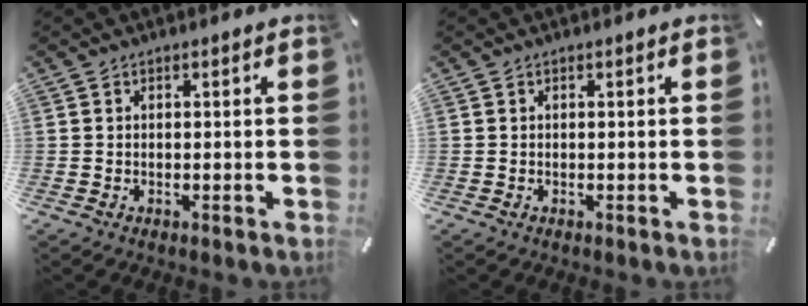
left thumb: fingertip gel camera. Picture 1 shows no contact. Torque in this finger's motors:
{"motor_torque": [-0.03, 0.03, -0.03, -0.03, 0.00]}